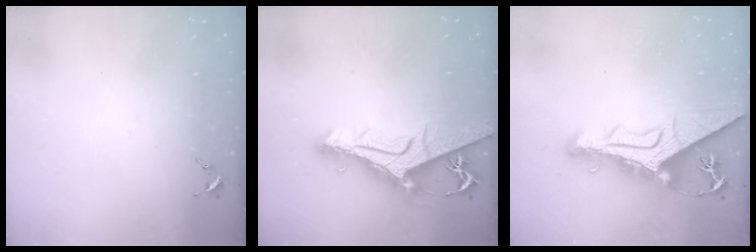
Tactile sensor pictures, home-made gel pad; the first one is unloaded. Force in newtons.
{"total": 10.7, "press": 10.7, "slide": 1.1}
{"total": 17.5, "press": 17.5, "slide": 1.6}